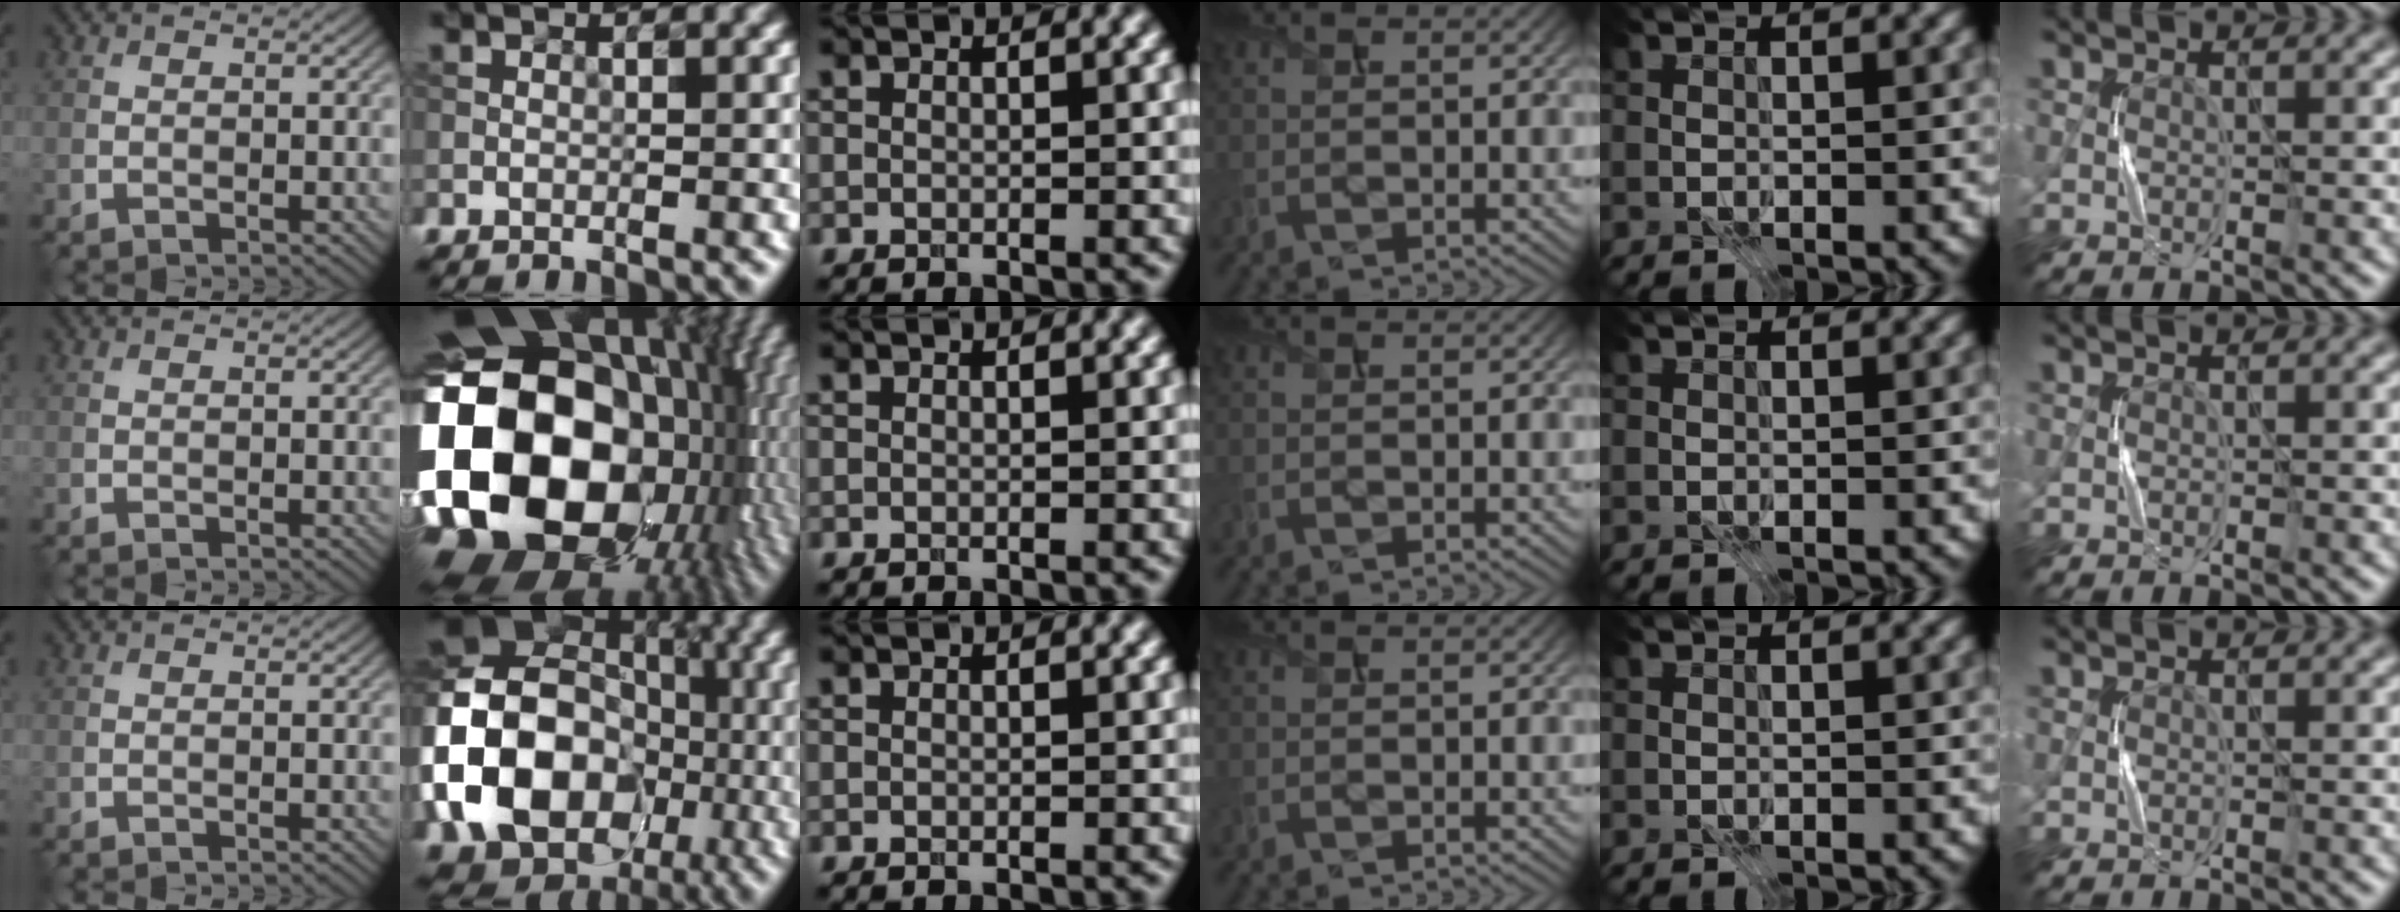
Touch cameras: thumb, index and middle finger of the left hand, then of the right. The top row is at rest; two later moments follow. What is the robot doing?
{"motion": "press", "object": "sticker"}